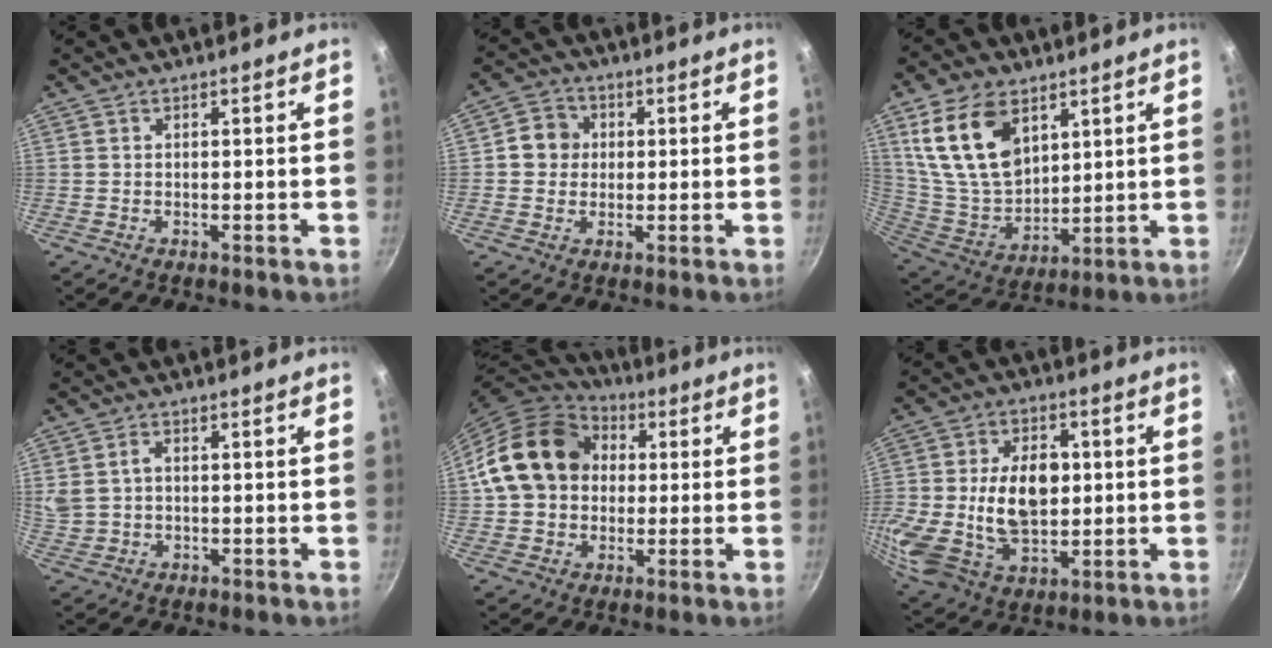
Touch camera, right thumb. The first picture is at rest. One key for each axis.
{"total": 5.8, "fx": 0.6, "fy": 5.3, "fz": 2.1, "tx": -0.004, "ty": 0.007, "tz": -0.003}
{"total": 17.9, "fx": 8.1, "fy": 11.0, "fz": 11.5, "tx": -0.194, "ty": -0.040, "tz": 0.171}
{"total": 4.9, "fx": 0.8, "fy": 3.6, "fz": 3.2, "tx": -0.061, "ty": 0.005, "tz": 0.021}
{"total": 17.7, "fx": 2.6, "fy": 14.4, "fz": 10.1, "tx": -0.159, "ty": 0.035, "tz": 0.035}
{"total": 22.9, "fx": 0.9, "fy": 16.0, "fz": 16.4, "tx": -0.326, "ty": 0.012, "tz": 0.026}